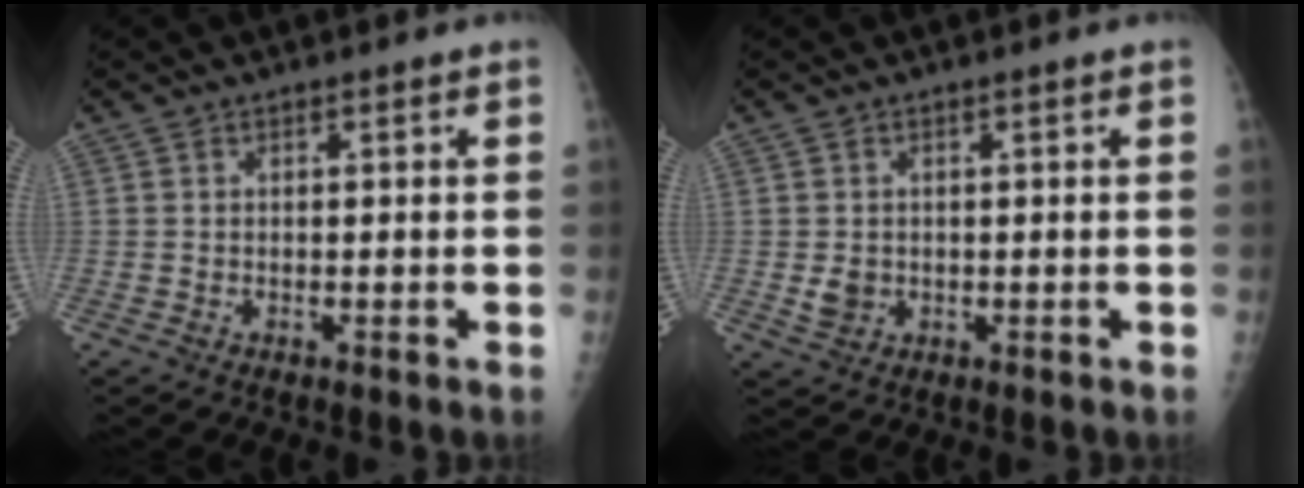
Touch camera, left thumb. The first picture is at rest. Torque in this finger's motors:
{"motor_torque": [0.27, 0.07, 0.16, -0.17, 0.00]}